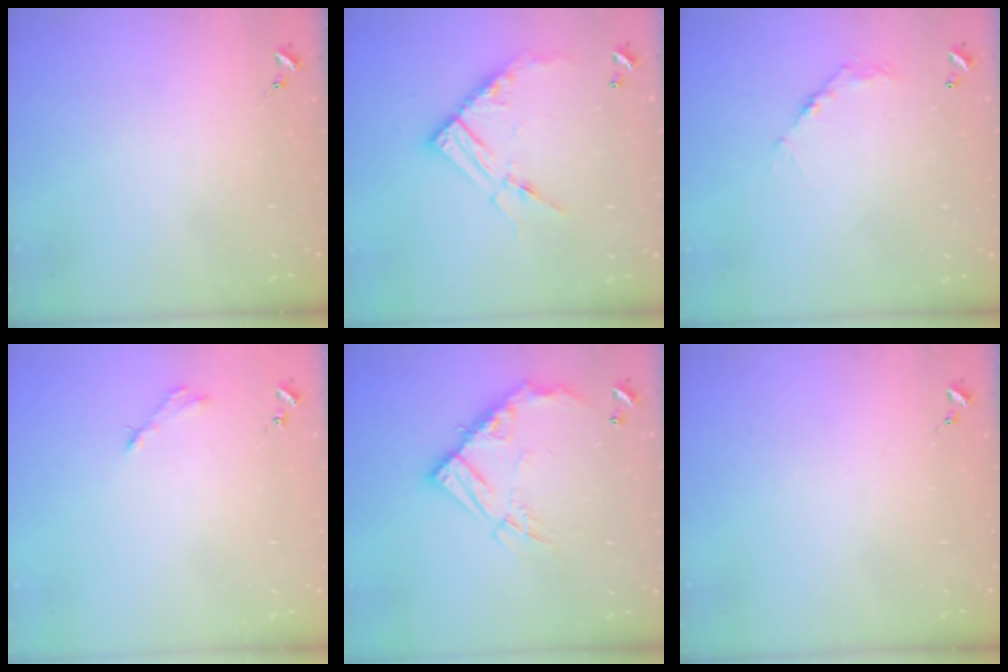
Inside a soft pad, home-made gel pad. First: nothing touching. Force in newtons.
{"total": 14.1, "press": 14.0, "slide": 1.4}
{"total": 6.3, "press": 6.3, "slide": 0.4}
{"total": 2.8, "press": 2.8, "slide": 0.4}
{"total": 16.2, "press": 16.2, "slide": 1.4}
{"total": 0.0}